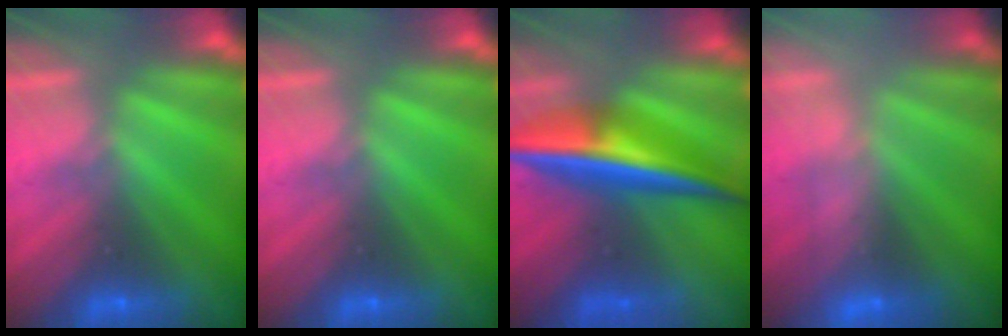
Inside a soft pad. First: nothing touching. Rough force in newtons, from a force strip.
{"total": 0.0}
{"total": 7.6}
{"total": 2.4}